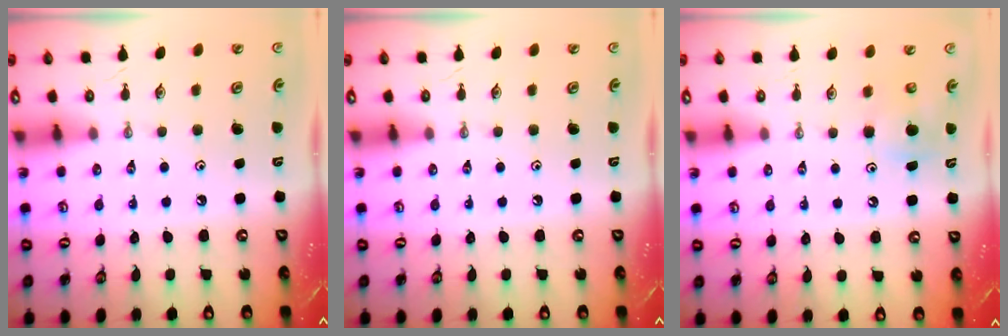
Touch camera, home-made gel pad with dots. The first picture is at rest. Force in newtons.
{"total": 0.0}
{"total": 5.6, "press": 5.5, "slide": 1.1}